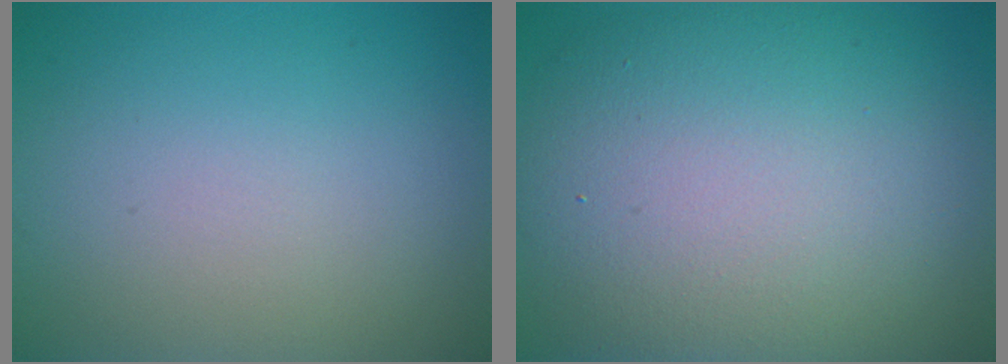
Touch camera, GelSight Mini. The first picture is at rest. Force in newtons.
{"total": 13.5, "press": 13.5, "slide": 0.3}